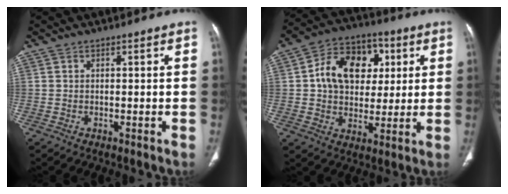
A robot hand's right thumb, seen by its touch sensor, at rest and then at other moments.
{"total": 15.5, "force": [3.2, 11.6, 9.8], "torque": [-0.125, 0.012, 0.050]}